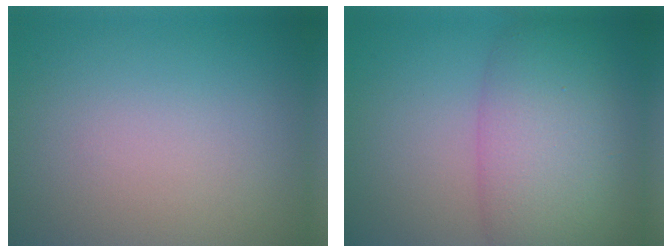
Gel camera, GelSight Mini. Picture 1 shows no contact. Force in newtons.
{"total": 7.6, "press": 7.6, "slide": 0.2}